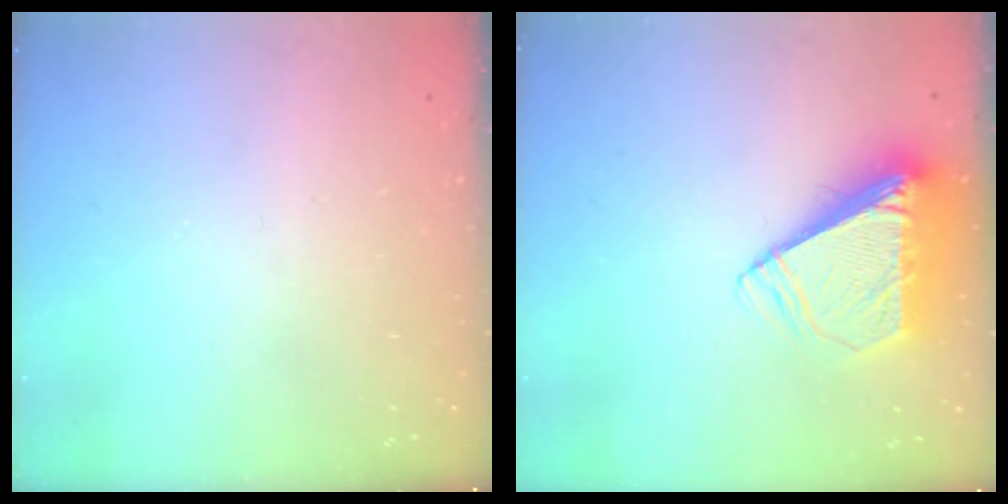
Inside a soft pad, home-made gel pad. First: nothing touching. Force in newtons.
{"total": 9.9, "press": 9.8, "slide": 1.2}